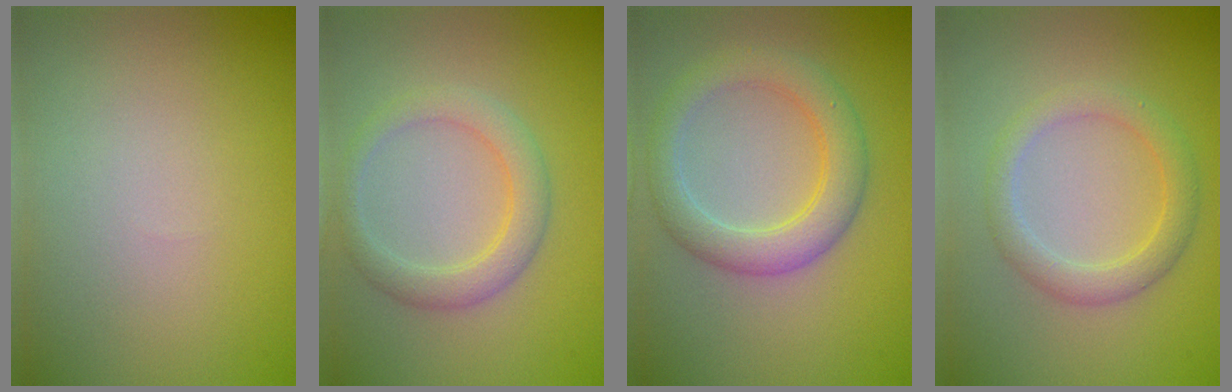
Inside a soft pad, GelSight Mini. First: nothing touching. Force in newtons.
{"total": 3.0, "press": 3.0, "slide": 0.1}
{"total": 4.4, "press": 4.4, "slide": 0.1}
{"total": 2.9, "press": 2.9, "slide": 0.3}